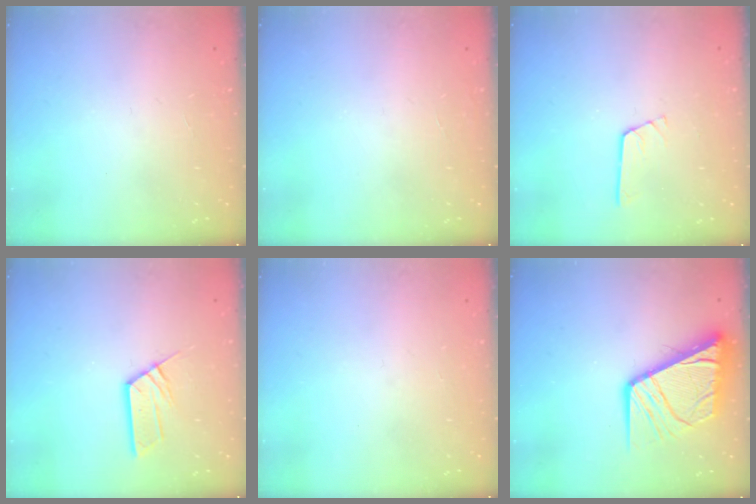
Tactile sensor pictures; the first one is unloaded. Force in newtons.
{"total": 0.0}
{"total": 2.3, "press": 2.3, "slide": 0.3}
{"total": 7.8, "press": 7.8, "slide": 0.6}
{"total": 1.5, "press": 1.4, "slide": 0.2}
{"total": 15.2, "press": 15.1, "slide": 1.9}